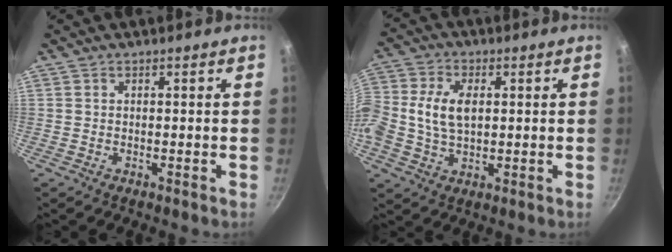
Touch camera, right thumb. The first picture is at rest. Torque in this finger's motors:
{"motor_torque": [0.12, 0.54, 0.14, -0.07, 0.21]}